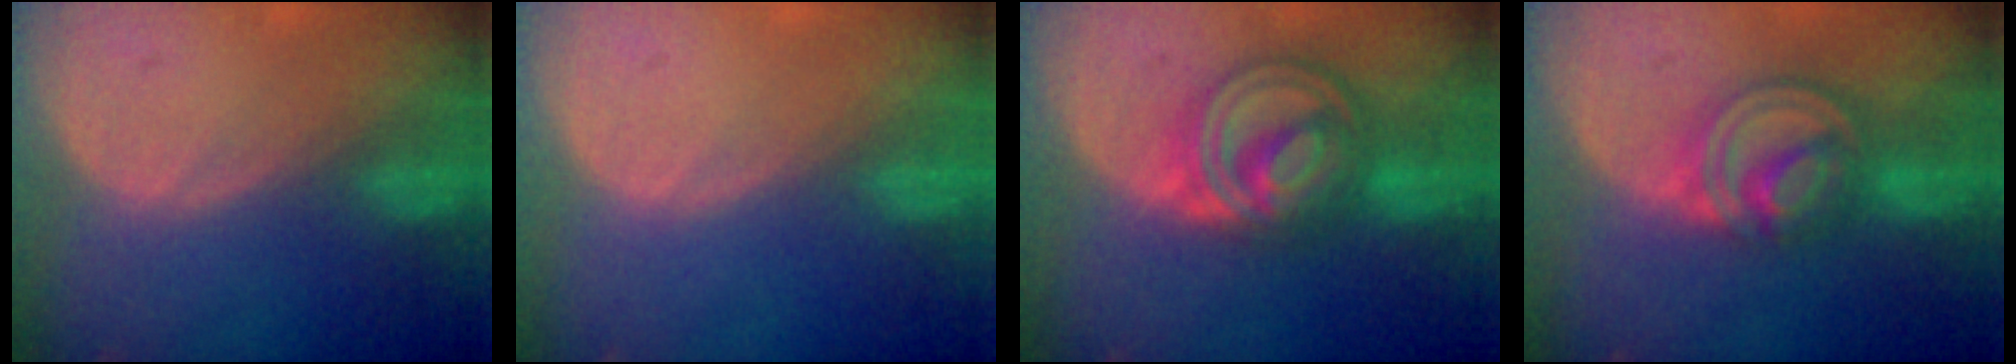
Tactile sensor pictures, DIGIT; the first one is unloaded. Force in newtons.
{"total": 0.0}
{"total": 9.0, "press": 8.9, "slide": 0.7}
{"total": 8.2, "press": 6.9, "slide": 4.3}